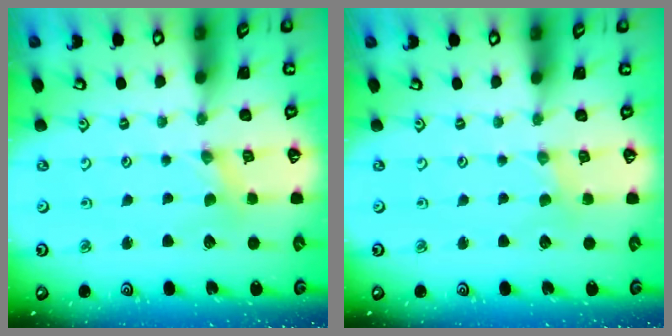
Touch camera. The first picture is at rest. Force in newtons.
{"total": 0.5, "press": 0.5, "slide": 0.1}